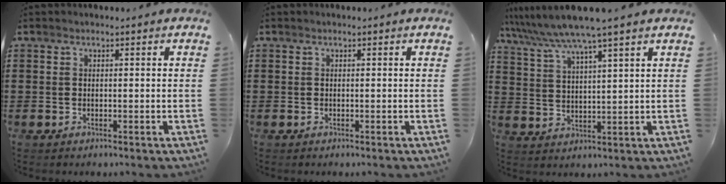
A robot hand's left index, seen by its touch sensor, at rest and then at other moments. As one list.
[{"total": 0.0}, {"total": 6.5, "force": [5.5, -0.8, 3.5], "torque": [-0.086, -0.030, 0.092]}]